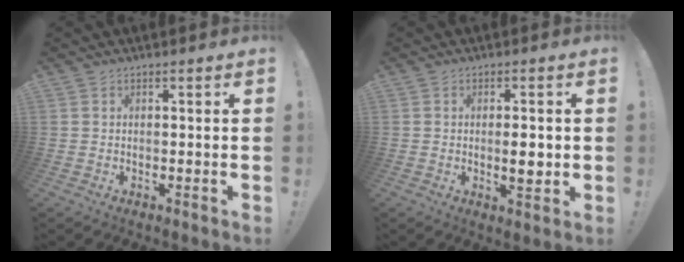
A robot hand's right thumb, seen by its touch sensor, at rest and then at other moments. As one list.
[{"total": 4.7, "force": [-0.3, 1.4, 4.4], "torque": [-0.053, -0.005, -0.010]}]